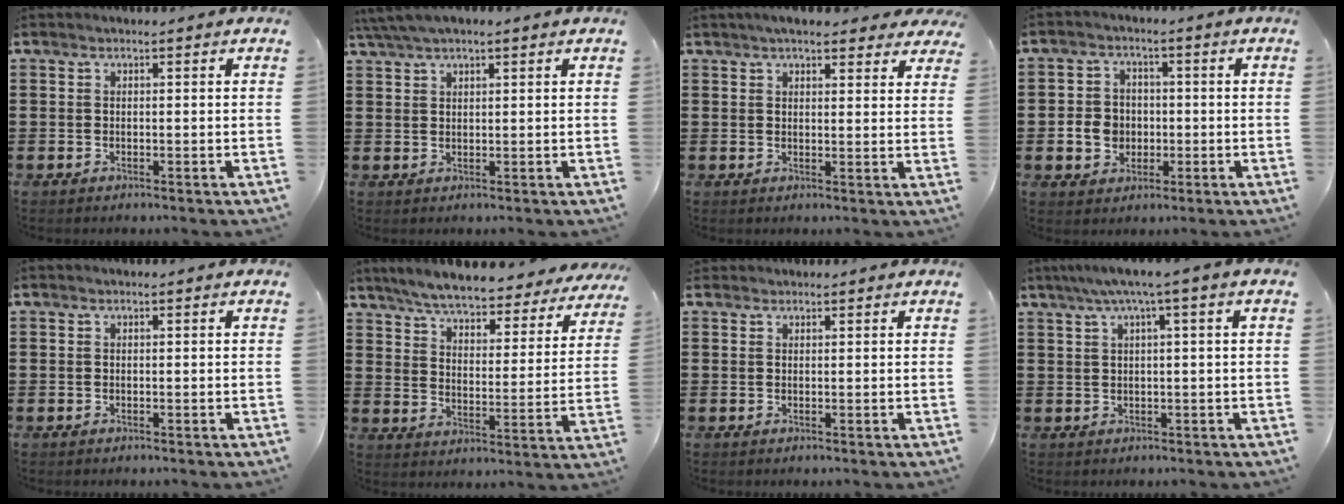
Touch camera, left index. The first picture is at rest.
{"total": 2.9, "force": [2.2, 0.6, 1.8], "torque": [-0.040, 0.004, 0.042]}
{"total": 4.4, "force": [3.8, 1.2, 2.0], "torque": [-0.041, -0.003, 0.068]}
{"total": 4.8, "force": [-0.8, 4.2, 2.1], "torque": [-0.050, 0.010, -0.016]}
{"total": 0.0}
{"total": 6.1, "force": [5.9, 0.2, 1.7], "torque": [-0.062, -0.041, 0.100]}
{"total": 0.7, "force": [0.7, 0.3, 0.1], "torque": [-0.004, 0.000, 0.014]}
{"total": 3.1, "force": [0.8, -0.3, 3.0], "torque": [-0.058, -0.003, 0.009]}